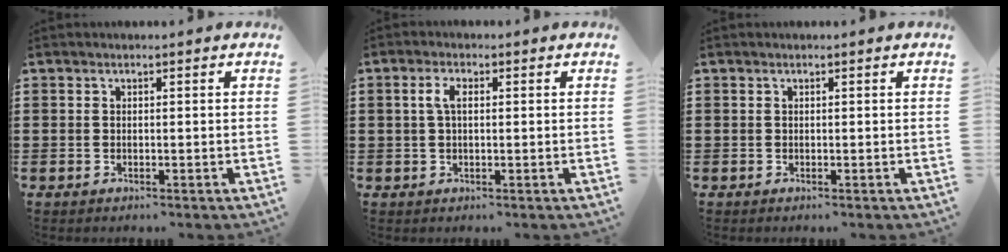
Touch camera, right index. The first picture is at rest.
{"total": 2.8, "force": [0.4, 1.2, 2.5], "torque": [-0.060, 0.005, 0.003]}
{"total": 0.0}